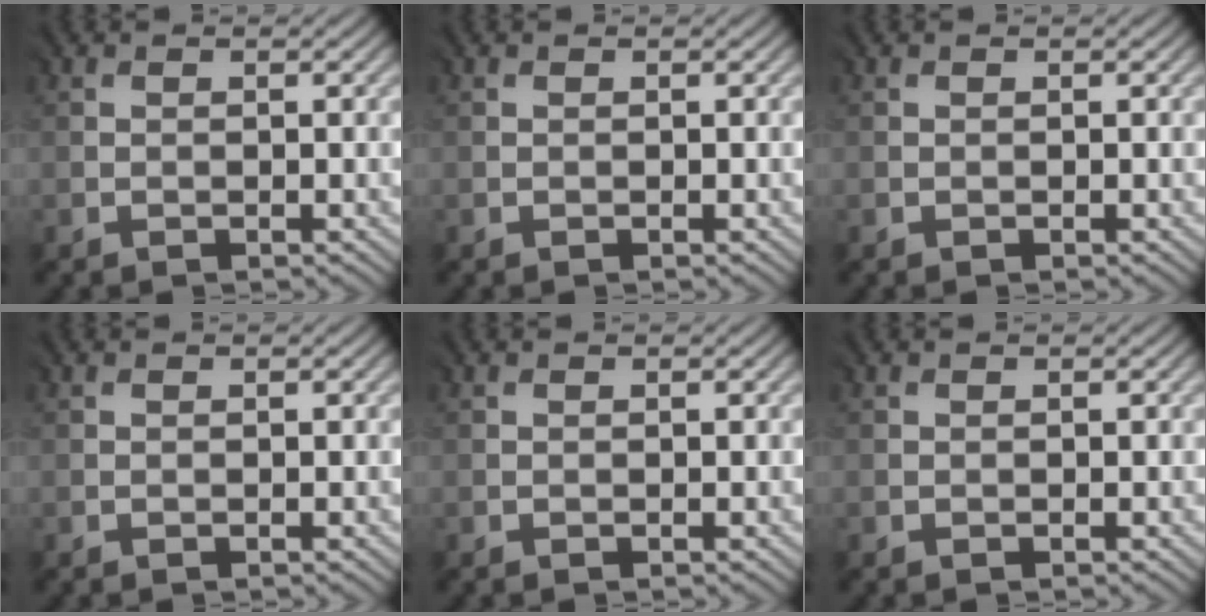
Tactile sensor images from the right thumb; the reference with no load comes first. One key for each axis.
{"total": 0.0}
{"total": 0.0}
{"total": 0.0}
{"total": 0.0}
{"total": 0.0}